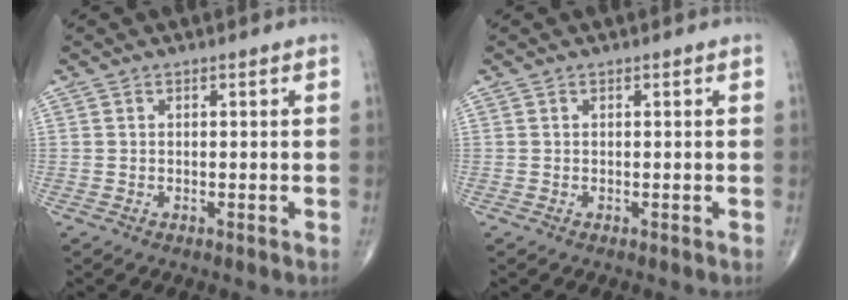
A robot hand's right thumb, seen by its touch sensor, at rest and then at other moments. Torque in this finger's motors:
{"motor_torque": [0.00, 0.00, 0.00, 0.00, 0.00]}